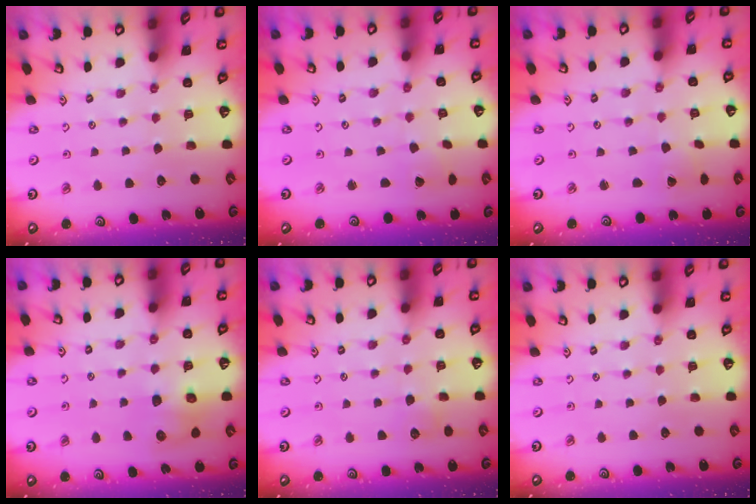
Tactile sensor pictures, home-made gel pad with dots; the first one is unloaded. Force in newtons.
{"total": 2.1, "press": 2.1, "slide": 0.2}
{"total": 1.7, "press": 1.7, "slide": 0.0}
{"total": 7.6, "press": 7.5, "slide": 1.0}
{"total": 4.5, "press": 4.4, "slide": 0.7}
{"total": 0.0}